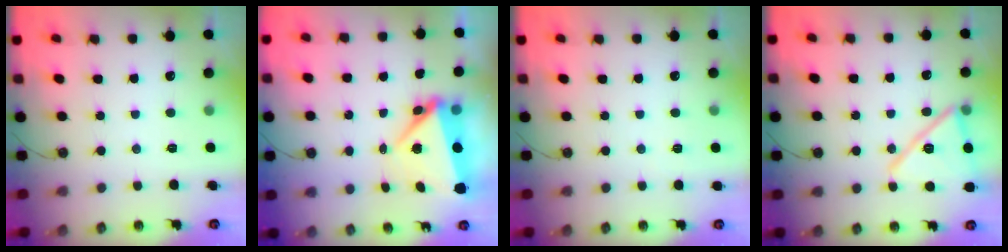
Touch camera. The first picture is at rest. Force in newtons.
{"total": 9.1, "press": 7.1, "slide": 5.7}
{"total": 1.5, "press": 1.4, "slide": 0.4}
{"total": 16.4, "press": 15.9, "slide": 4.1}